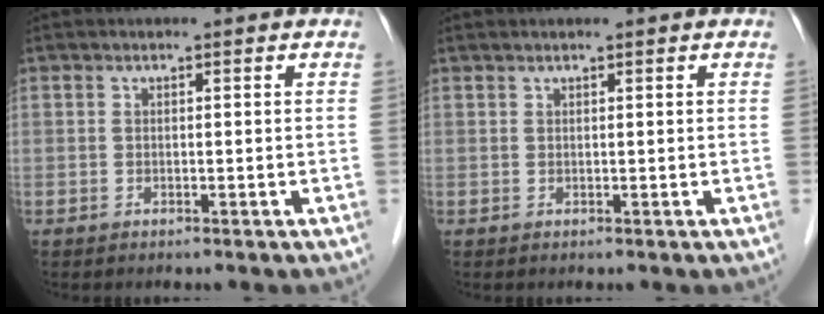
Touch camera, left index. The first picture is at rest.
{"total": 0.9, "force": [0.8, -0.1, 0.4], "torque": [-0.008, 0.012, 0.019]}